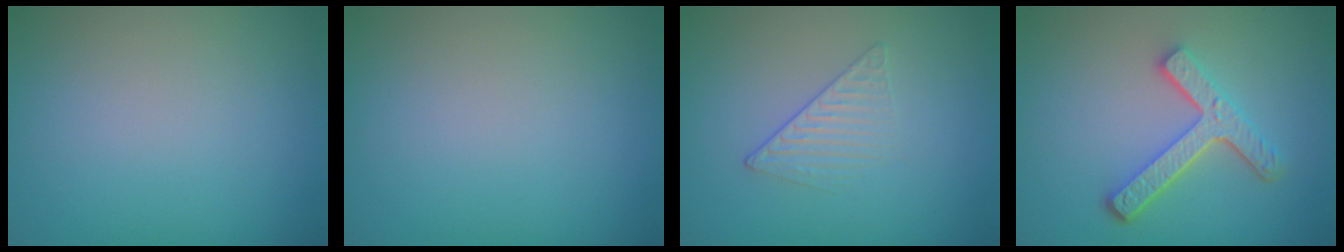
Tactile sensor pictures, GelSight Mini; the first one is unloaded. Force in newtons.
{"total": 0.0}
{"total": 1.5, "press": 0.7, "slide": 1.3}
{"total": 4.3, "press": 3.3, "slide": 2.7}